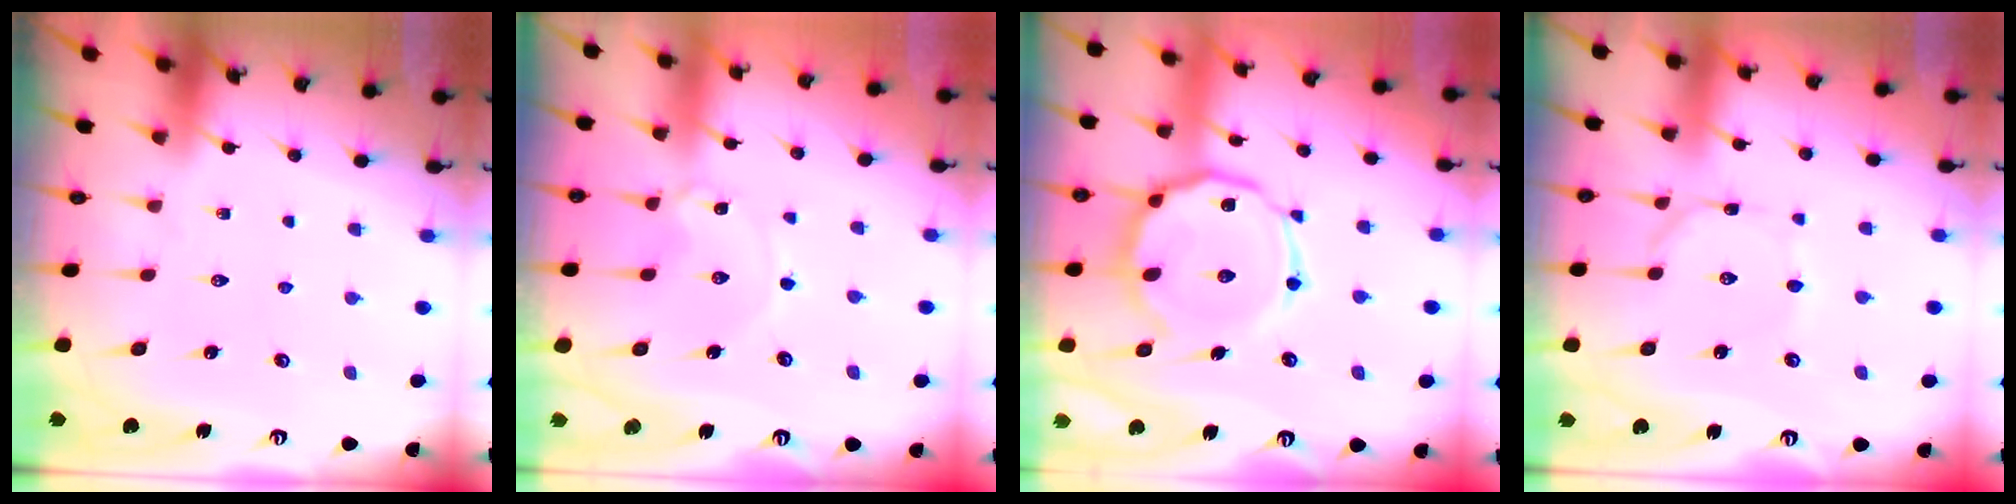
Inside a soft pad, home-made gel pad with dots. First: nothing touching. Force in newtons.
{"total": 1.2, "press": 1.2, "slide": 0.1}
{"total": 15.3, "press": 15.2, "slide": 1.2}
{"total": 1.6, "press": 1.6, "slide": 0.1}